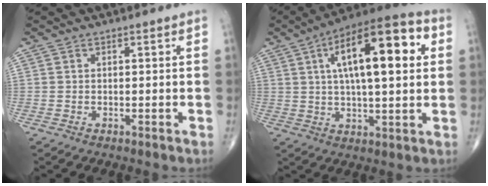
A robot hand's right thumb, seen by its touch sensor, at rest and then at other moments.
{"total": 19.8, "force": [5.2, 7.0, 17.8], "torque": [-0.263, 0.013, 0.071]}